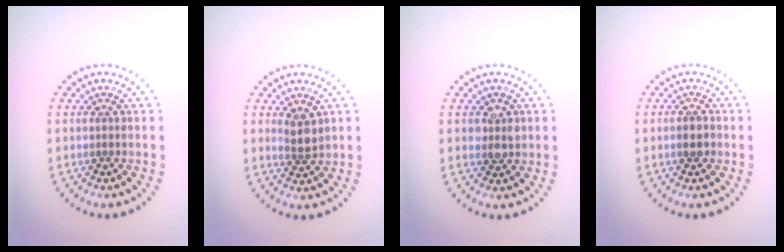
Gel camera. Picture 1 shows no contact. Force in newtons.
{"total": 2.1, "press": 1.7, "slide": 1.1}
{"total": 2.2, "press": 2.1, "slide": 0.6}
{"total": 1.7, "press": 1.7, "slide": 0.5}